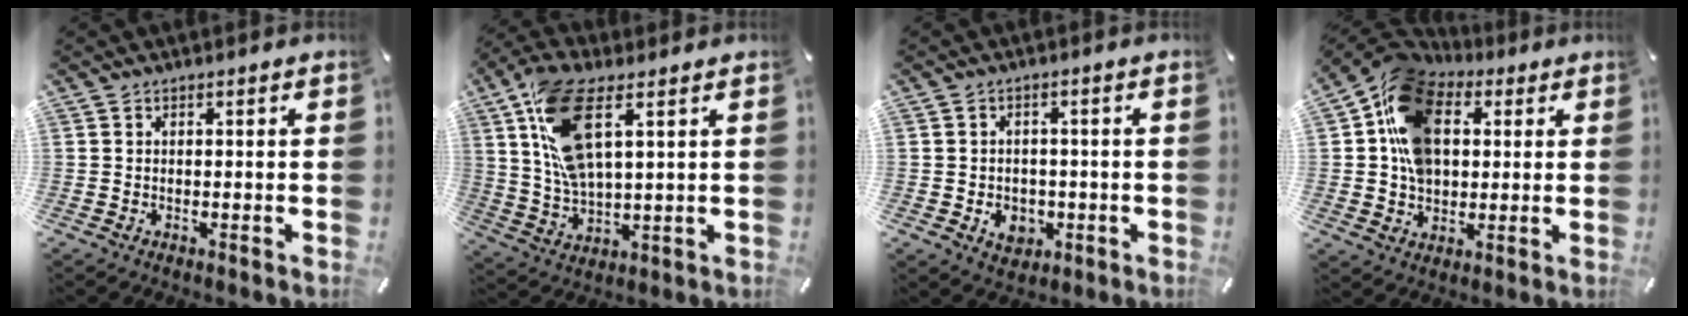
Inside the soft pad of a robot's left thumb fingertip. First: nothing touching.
{"total": 14.7, "force": [6.2, 6.2, 11.8], "torque": [-0.258, -0.014, 0.114]}
{"total": 5.4, "force": [-1.4, 4.6, 2.4], "torque": [-0.030, 0.003, -0.026]}
{"total": 16.3, "force": [3.8, 12.4, 9.9], "torque": [-0.203, -0.001, 0.071]}